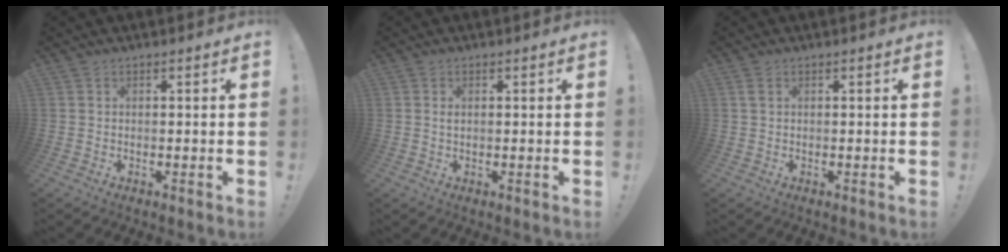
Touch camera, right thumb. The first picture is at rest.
{"total": 0.7, "force": [0.3, 0.2, 0.6], "torque": [-0.010, -0.001, 0.005]}
{"total": 1.2, "force": [0.6, 0.6, 0.8], "torque": [-0.009, 0.000, 0.010]}